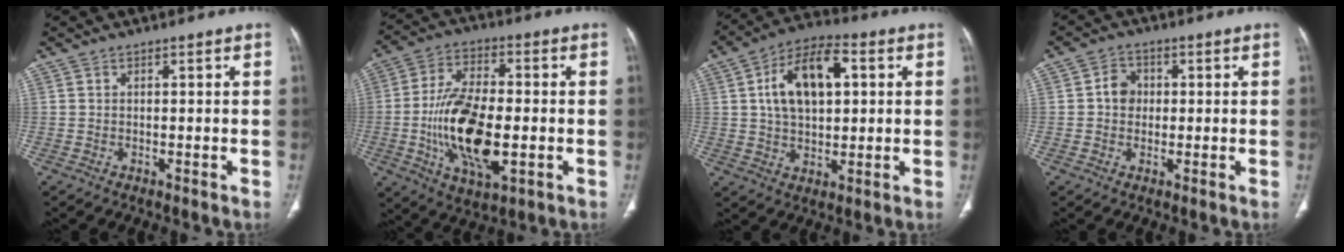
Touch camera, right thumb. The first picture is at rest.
{"total": 17.7, "force": [-3.1, 8.3, 15.3], "torque": [-0.281, 0.003, -0.050]}
{"total": 14.1, "force": [3.2, 7.9, 11.3], "torque": [-0.184, 0.014, 0.050]}
{"total": 4.2, "force": [0.2, 3.6, 2.1], "torque": [-0.017, 0.010, -0.002]}